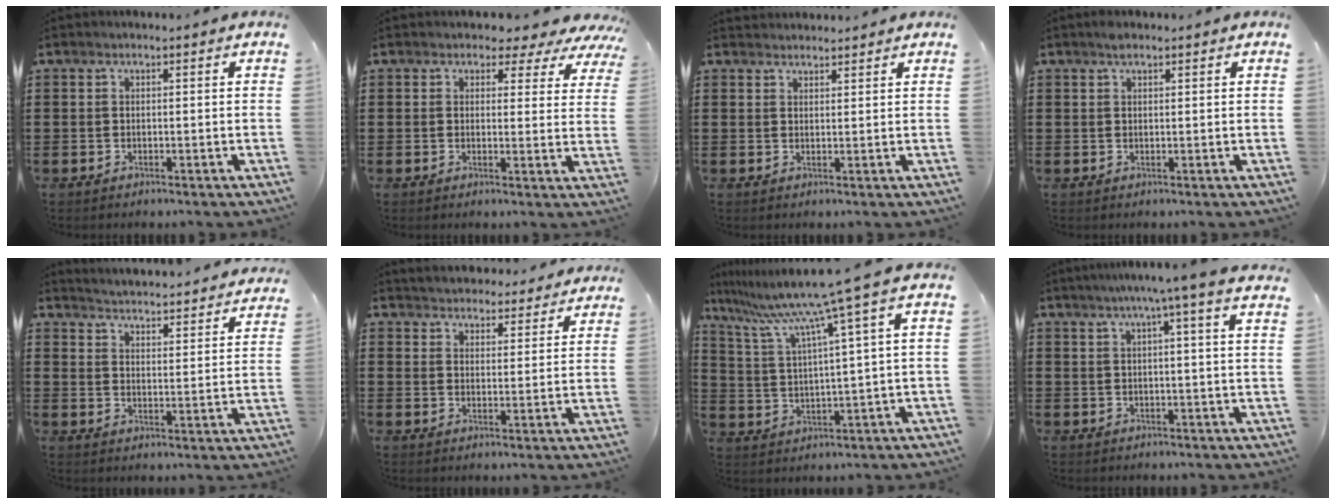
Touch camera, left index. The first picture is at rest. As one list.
[{"total": 3.0, "force": [2.3, 1.7, 0.9], "torque": [-0.017, -0.013, 0.034]}, {"total": 1.9, "force": [1.9, 0.5, -0.3], "torque": [0.001, 0.000, 0.038]}, {"total": 1.5, "force": [1.0, 0.6, 0.9], "torque": [-0.020, 0.003, 0.019]}, {"total": 3.8, "force": [3.7, -1.0, -0.1], "torque": [-0.019, -0.040, 0.058]}, {"total": 3.7, "force": [3.7, 0.3, -0.6], "torque": [-0.007, -0.024, 0.064]}, {"total": 9.7, "force": [6.5, -1.4, 7.1], "torque": [-0.164, -0.039, 0.098]}, {"total": 4.6, "force": [2.9, -0.9, 3.4], "torque": [-0.071, -0.004, 0.047]}]